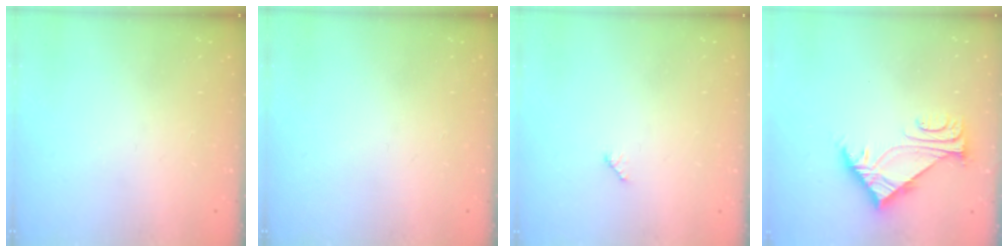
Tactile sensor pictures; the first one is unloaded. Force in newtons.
{"total": 0.0}
{"total": 2.9, "press": 2.9, "slide": 0.4}
{"total": 6.0, "press": 6.0, "slide": 0.5}